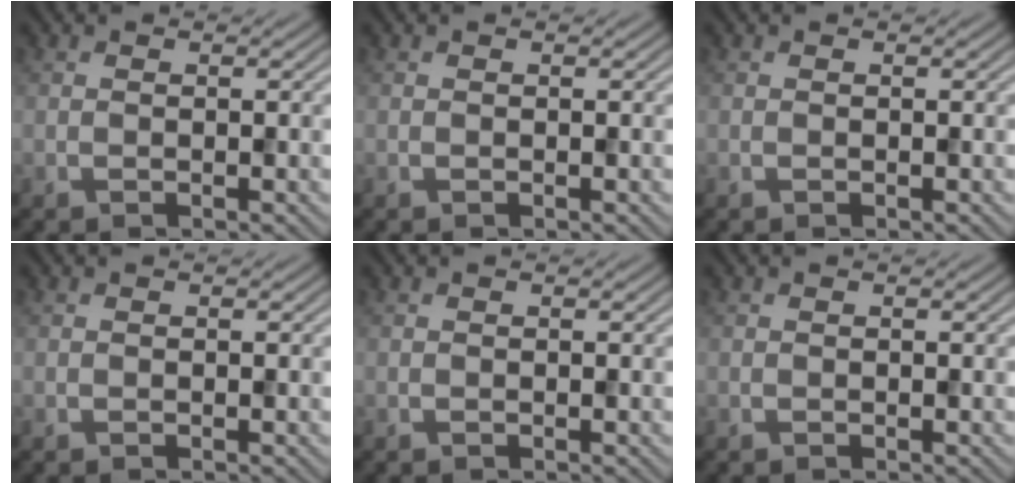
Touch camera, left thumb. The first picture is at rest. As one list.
[{"total": 0.0}, {"total": 0.0}, {"total": 0.0}, {"total": 0.0}, {"total": 0.0}]